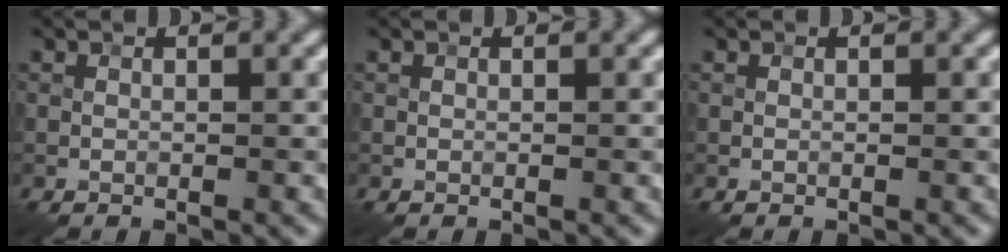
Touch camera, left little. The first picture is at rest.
{"total": 0.0}
{"total": 0.0}